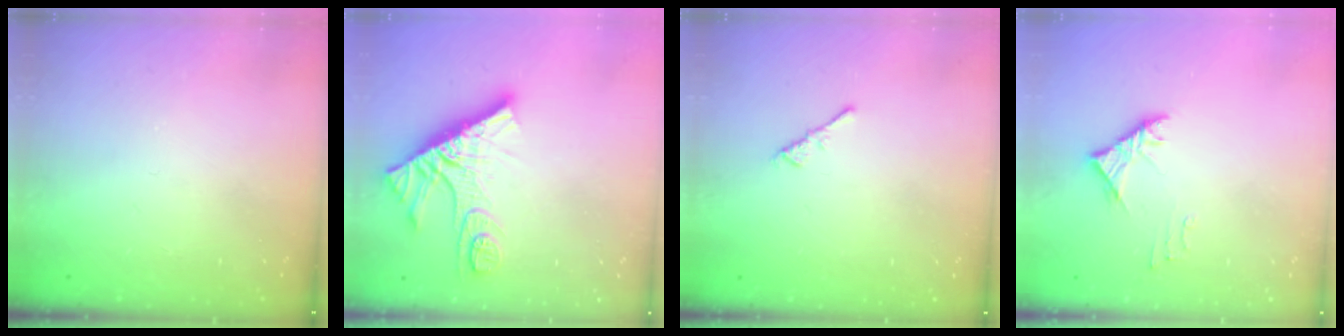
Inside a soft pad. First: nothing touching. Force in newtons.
{"total": 14.9, "press": 14.9, "slide": 1.1}
{"total": 1.1, "press": 1.0, "slide": 0.4}
{"total": 3.3, "press": 3.2, "slide": 0.8}